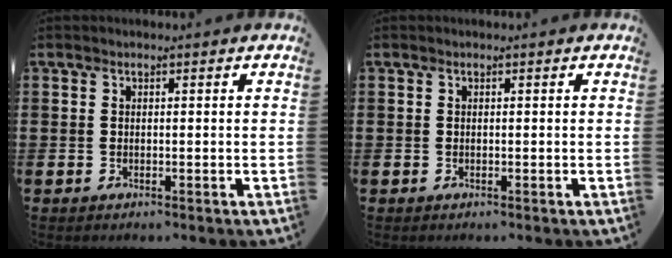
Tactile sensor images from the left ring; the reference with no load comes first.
{"total": 0.0}